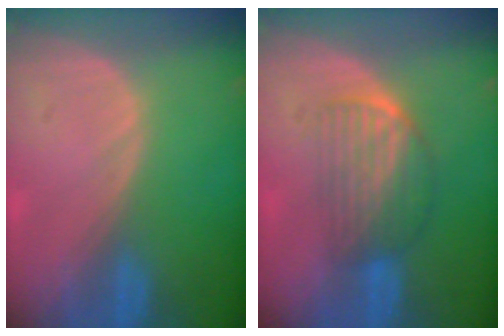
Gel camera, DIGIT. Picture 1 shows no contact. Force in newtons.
{"total": 6.9, "press": 5.8, "slide": 3.7}